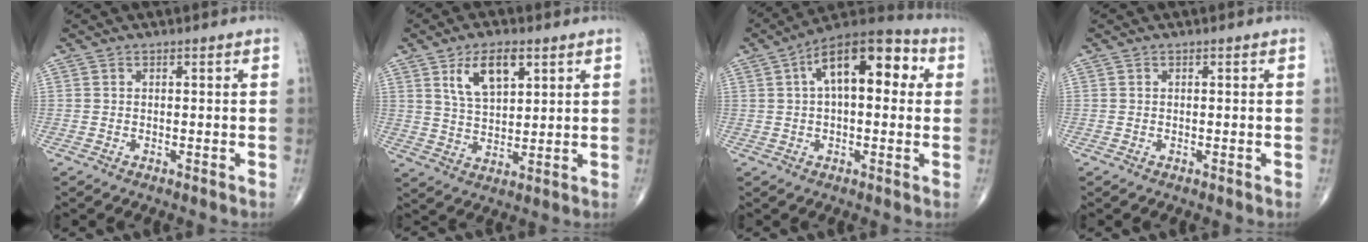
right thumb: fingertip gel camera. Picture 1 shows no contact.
{"total": 9.0, "force": [4.3, 4.3, 6.7], "torque": [-0.107, -0.016, 0.083]}
{"total": 15.7, "force": [3.9, 7.6, 13.2], "torque": [-0.182, 0.035, 0.051]}
{"total": 0.0}